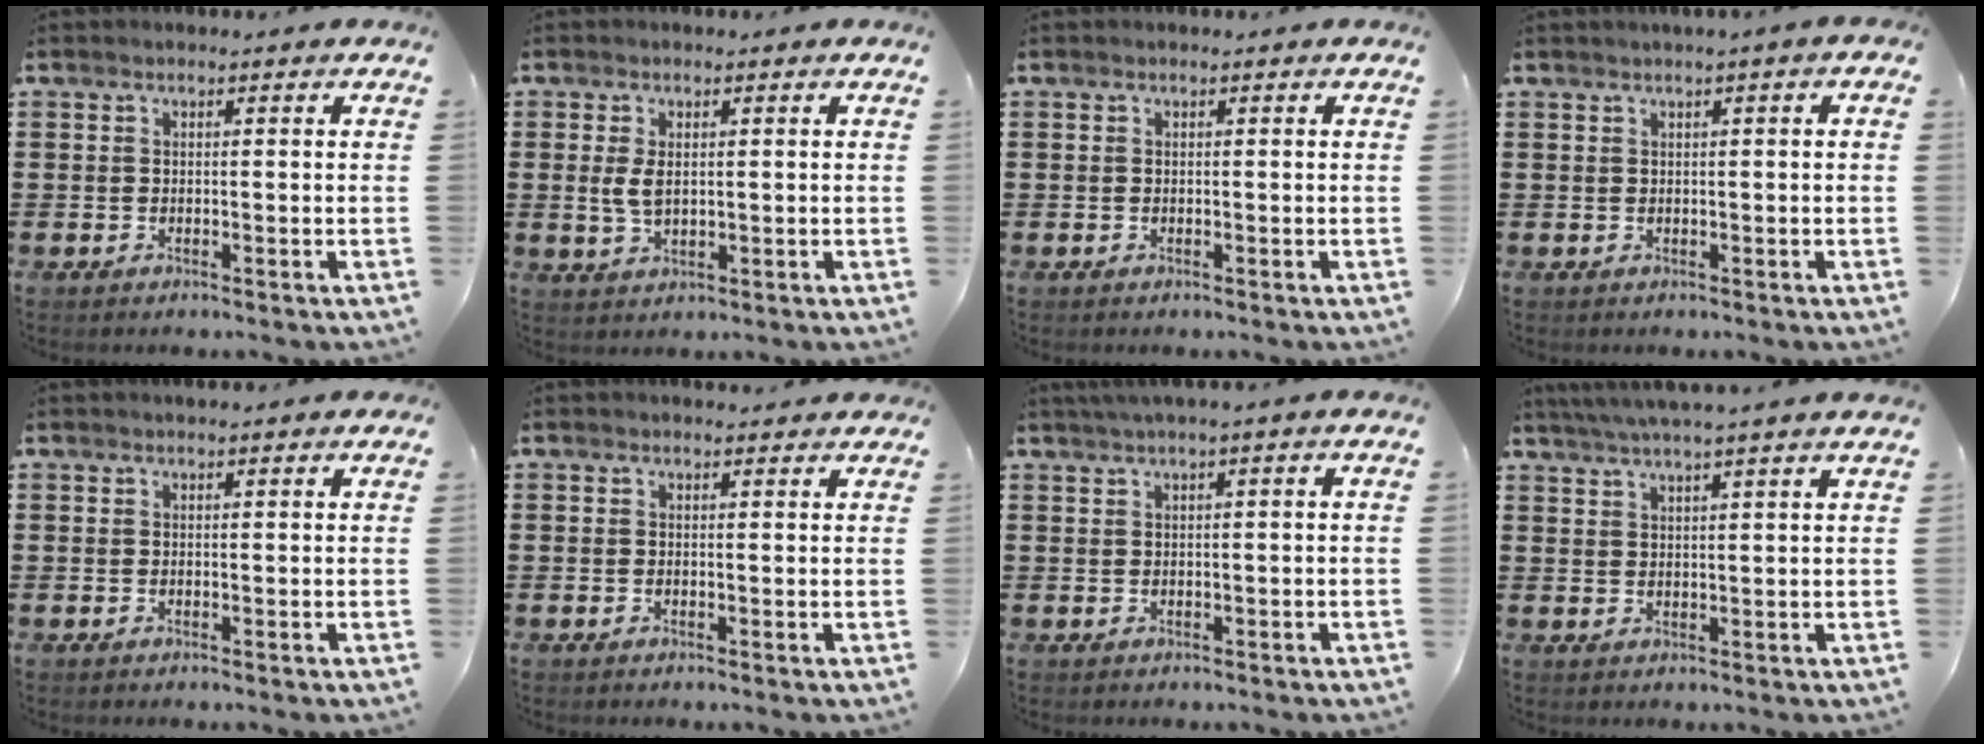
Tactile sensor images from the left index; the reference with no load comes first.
{"total": 3.4, "force": [0.5, 1.9, 2.9], "torque": [-0.073, 0.001, 0.003]}
{"total": 0.0}
{"total": 1.1, "force": [0.3, -0.1, 1.0], "torque": [-0.016, -0.005, 0.006]}
{"total": 0.7, "force": [0.6, 0.0, 0.4], "torque": [-0.008, 0.001, 0.011]}
{"total": 0.8, "force": [0.8, 0.2, 0.2], "torque": [-0.005, 0.001, 0.016]}
{"total": 1.3, "force": [0.5, -0.3, 1.2], "torque": [-0.020, -0.003, 0.010]}
{"total": 3.7, "force": [3.3, -0.8, 1.4], "torque": [-0.036, -0.008, 0.059]}